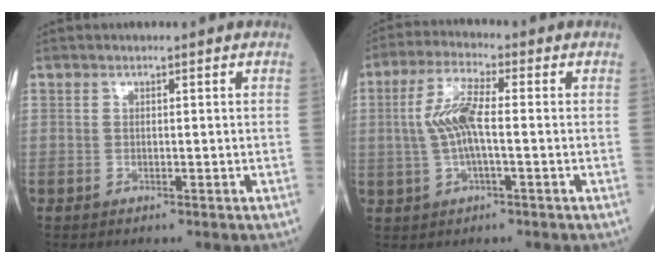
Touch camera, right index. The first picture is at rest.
{"total": 7.0, "force": [-0.2, 1.7, 6.8], "torque": [-0.151, 0.011, -0.005]}